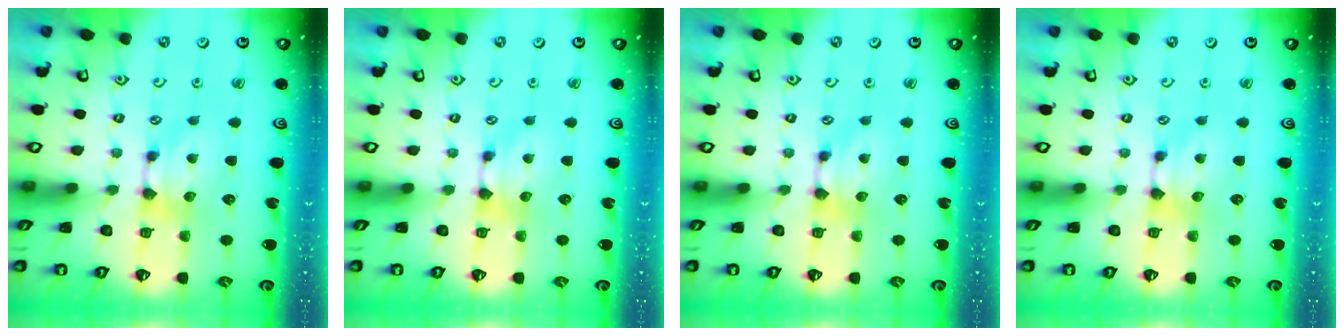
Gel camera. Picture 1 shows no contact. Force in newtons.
{"total": 0.0}
{"total": 0.0}
{"total": 0.0}